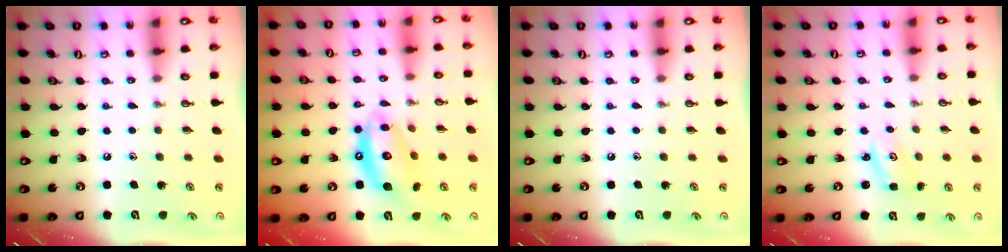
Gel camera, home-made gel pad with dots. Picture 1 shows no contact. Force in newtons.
{"total": 12.6, "press": 12.5, "slide": 1.4}
{"total": 0.0}
{"total": 2.2, "press": 2.2, "slide": 0.2}